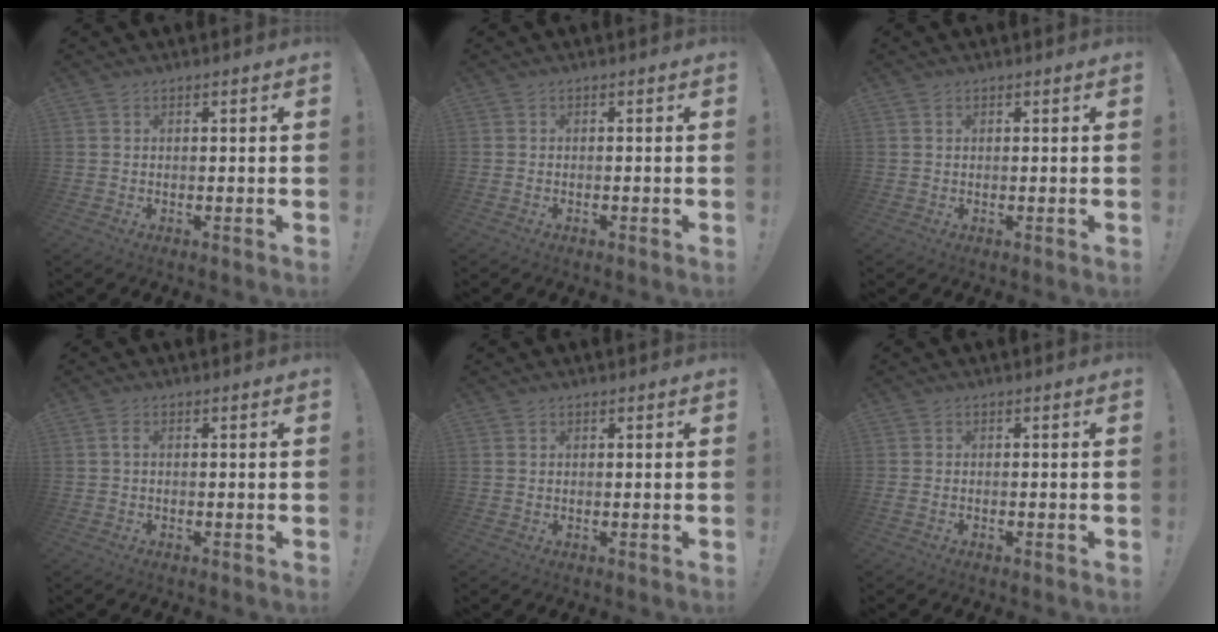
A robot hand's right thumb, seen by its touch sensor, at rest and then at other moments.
{"total": 0.6, "force": [-0.5, 0.2, 0.2], "torque": [-0.003, 0.000, -0.010]}
{"total": 0.6, "force": [0.4, 0.4, 0.2], "torque": [-0.004, 0.001, 0.008]}
{"total": 1.5, "force": [0.0, 0.5, 1.4], "torque": [-0.026, 0.003, 0.000]}
{"total": 0.8, "force": [0.5, 0.7, 0.2], "torque": [0.005, -0.002, 0.008]}
{"total": 0.7, "force": [-0.3, 0.4, 0.5], "torque": [-0.008, 0.000, -0.006]}